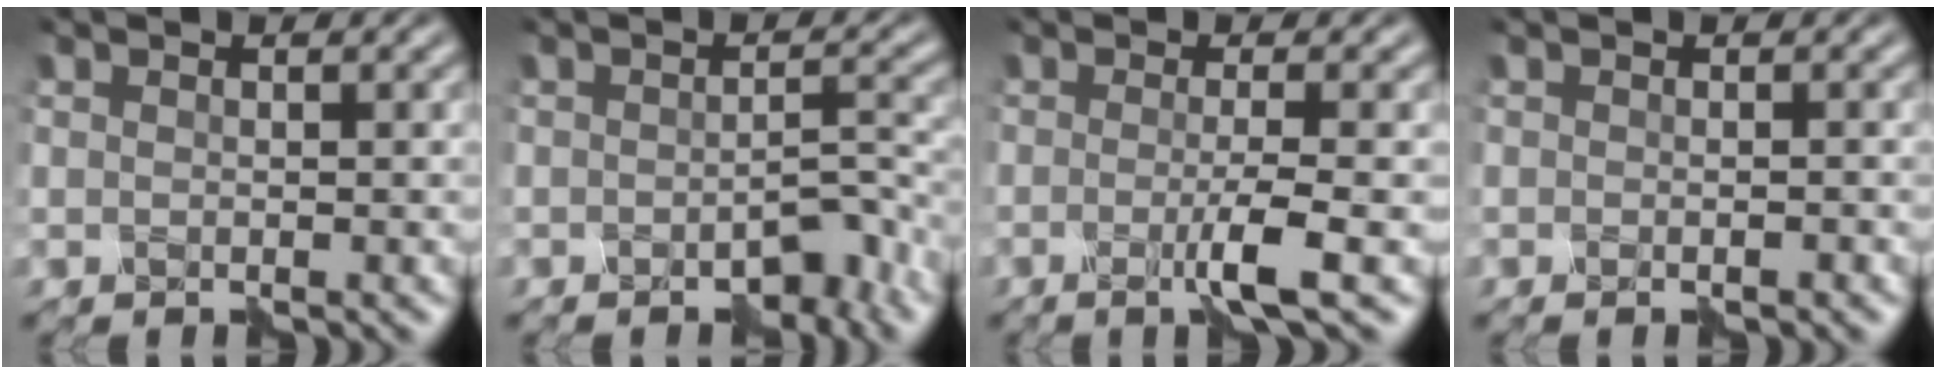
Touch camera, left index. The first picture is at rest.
{"total": 2.9, "force": [-2.0, 1.0, 1.9], "torque": [-0.025, 0.002, -0.033]}
{"total": 2.9, "force": [-1.0, 0.3, 2.7], "torque": [-0.038, -0.006, -0.026]}
{"total": 0.0}